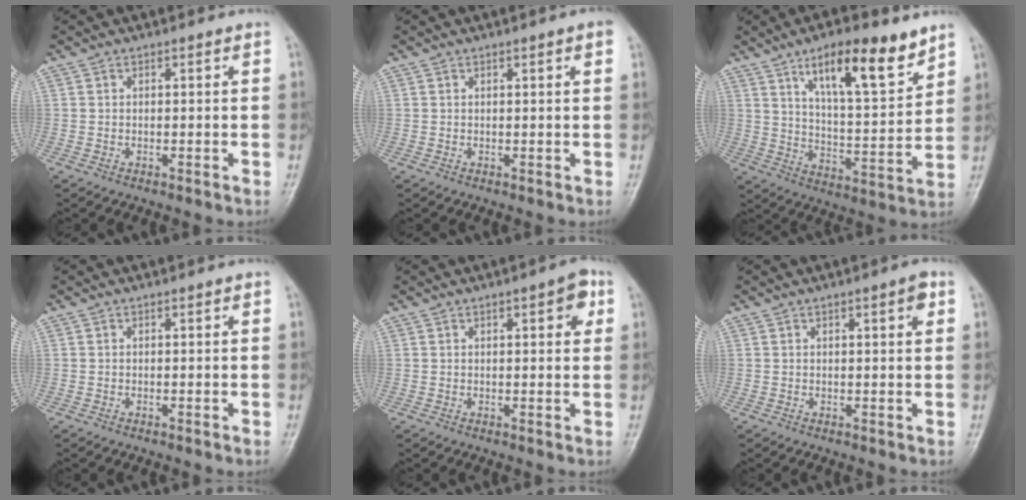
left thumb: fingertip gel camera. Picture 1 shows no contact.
{"total": 1.6, "force": [0.7, 0.1, 1.4], "torque": [-0.023, 0.001, 0.008]}
{"total": 15.6, "force": [9.7, 4.5, 11.4], "torque": [-0.157, -0.051, 0.163]}
{"total": 0.0}
{"total": 4.4, "force": [1.8, 1.5, 3.7], "torque": [-0.036, 0.000, 0.018]}
{"total": 2.6, "force": [1.1, 0.6, 2.3], "torque": [-0.029, -0.001, 0.014]}